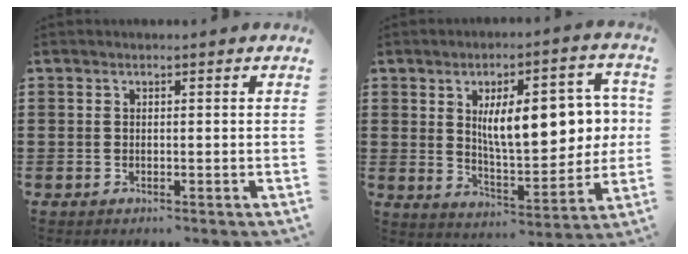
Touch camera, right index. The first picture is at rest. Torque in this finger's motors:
{"motor_torque": [2.14, 0.00, 1.05, 0.21]}